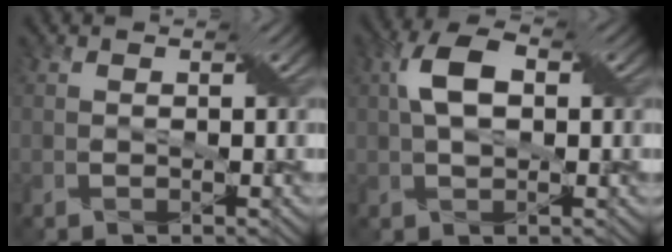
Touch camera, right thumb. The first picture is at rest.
{"total": 6.7, "force": [1.3, 3.6, 5.5], "torque": [-0.116, 0.012, 0.016]}